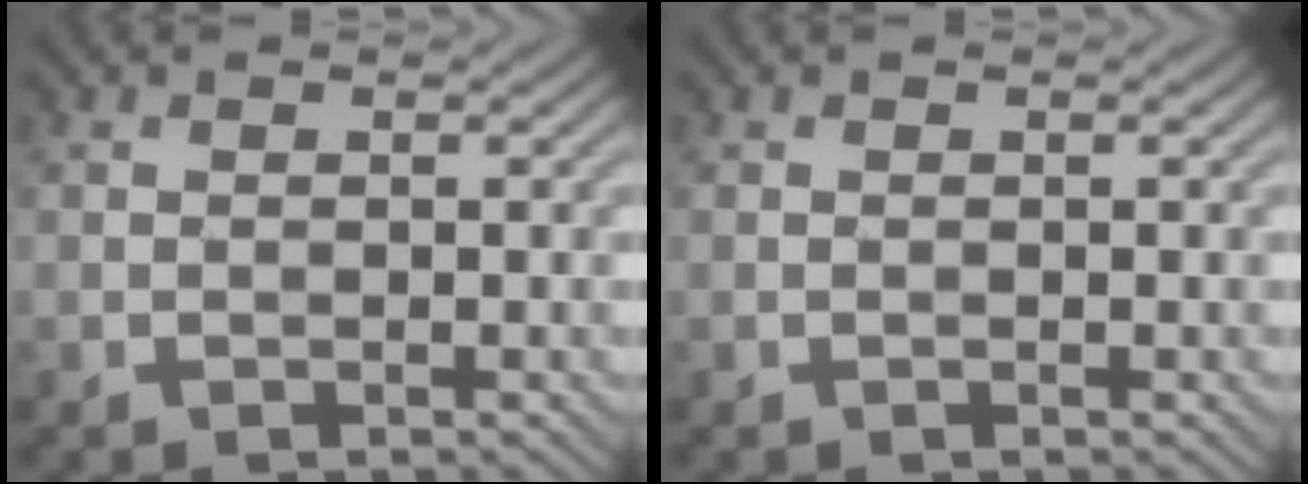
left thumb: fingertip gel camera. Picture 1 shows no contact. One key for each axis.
{"total": 0.0}